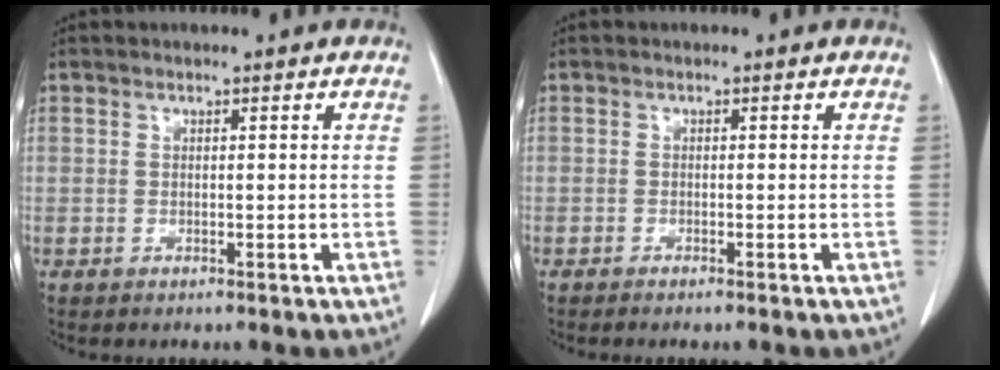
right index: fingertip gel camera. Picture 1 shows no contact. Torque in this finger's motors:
{"motor_torque": [0.06, -0.05, 0.04, 0.01]}